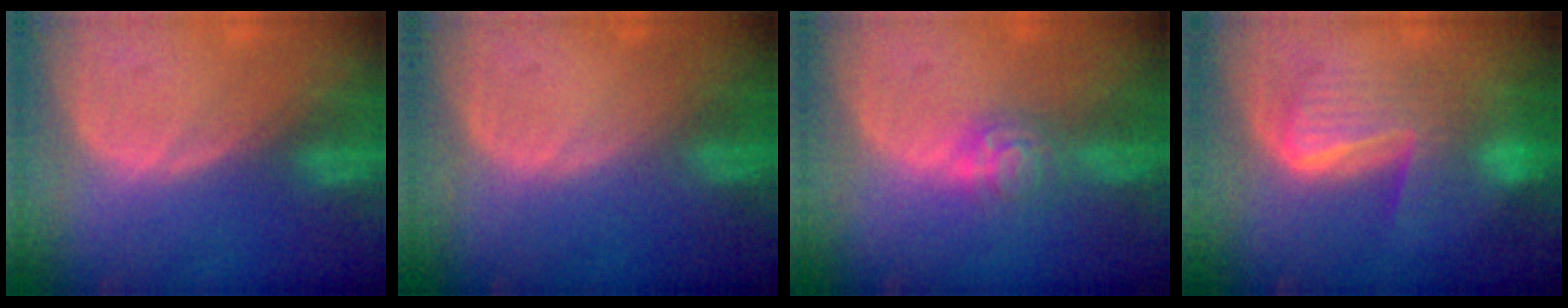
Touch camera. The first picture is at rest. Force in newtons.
{"total": 0.0}
{"total": 4.5, "press": 3.9, "slide": 2.3}
{"total": 7.6, "press": 7.6, "slide": 0.3}